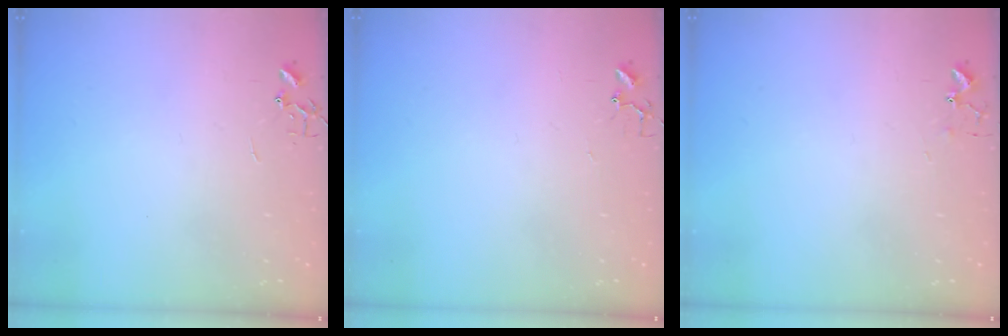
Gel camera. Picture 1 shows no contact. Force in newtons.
{"total": 4.1, "press": 4.1, "slide": 0.2}
{"total": 5.6, "press": 5.5, "slide": 0.6}